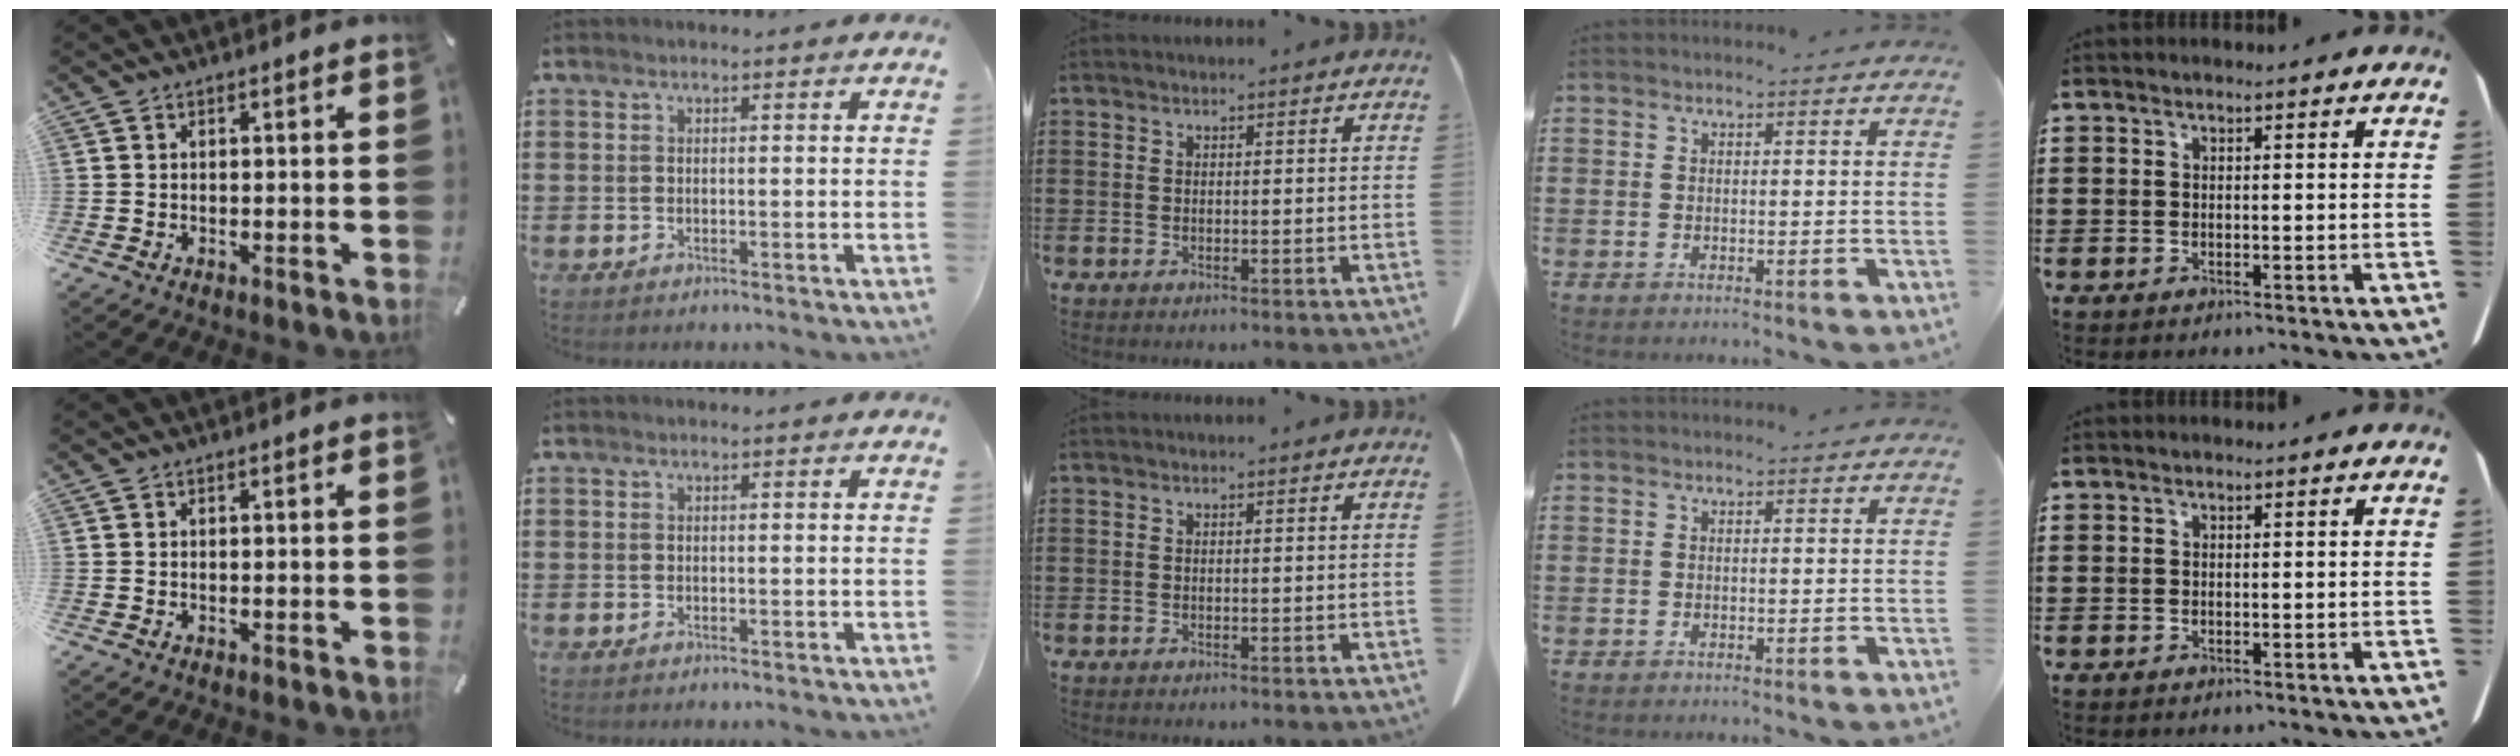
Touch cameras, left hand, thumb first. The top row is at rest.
{}